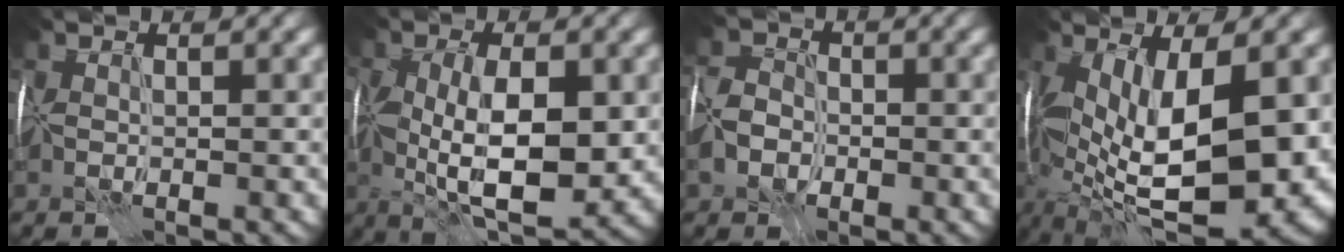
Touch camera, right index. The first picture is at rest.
{"total": 9.0, "force": [-1.8, 4.3, 7.7], "torque": [-0.137, -0.014, -0.029]}
{"total": 3.8, "force": [-1.9, 2.8, 1.6], "torque": [-0.032, 0.001, -0.046]}
{"total": 15.2, "force": [-2.7, 6.2, 13.6], "torque": [-0.233, -0.033, -0.038]}